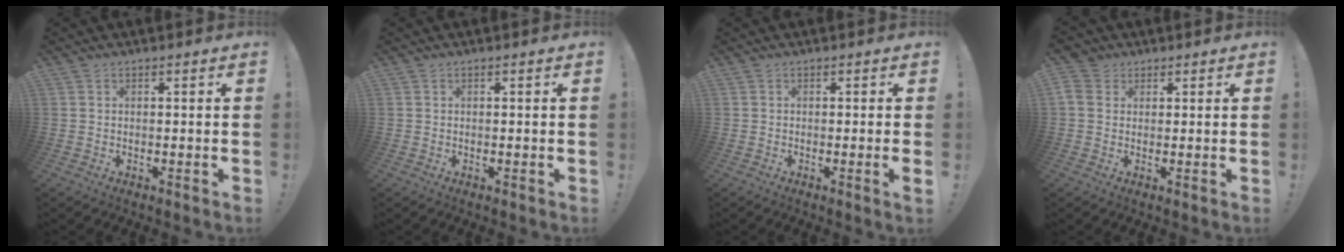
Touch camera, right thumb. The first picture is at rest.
{"total": 0.0}
{"total": 1.5, "force": [-0.3, -0.4, 1.5], "torque": [-0.022, -0.004, -0.006]}
{"total": 4.6, "force": [1.7, 3.7, 2.1], "torque": [-0.045, 0.005, 0.035]}